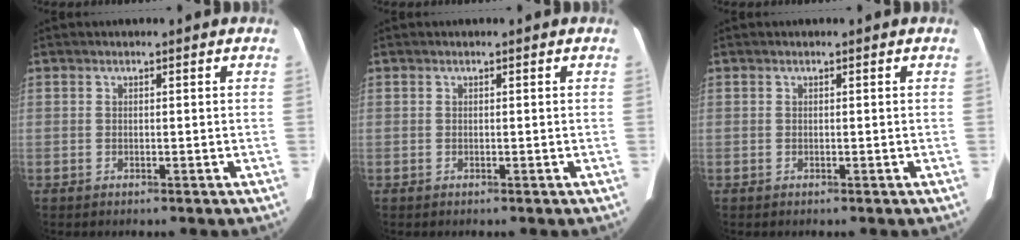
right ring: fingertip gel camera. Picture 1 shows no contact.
{"total": 0.0}
{"total": 0.0}